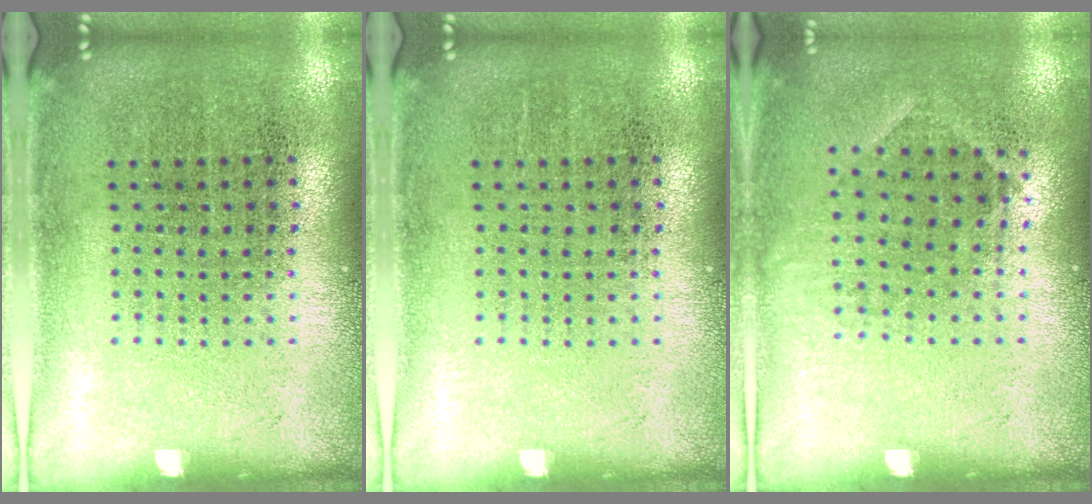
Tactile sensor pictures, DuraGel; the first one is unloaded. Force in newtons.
{"total": 0.0}
{"total": 0.9, "press": 0.6, "slide": 0.6}